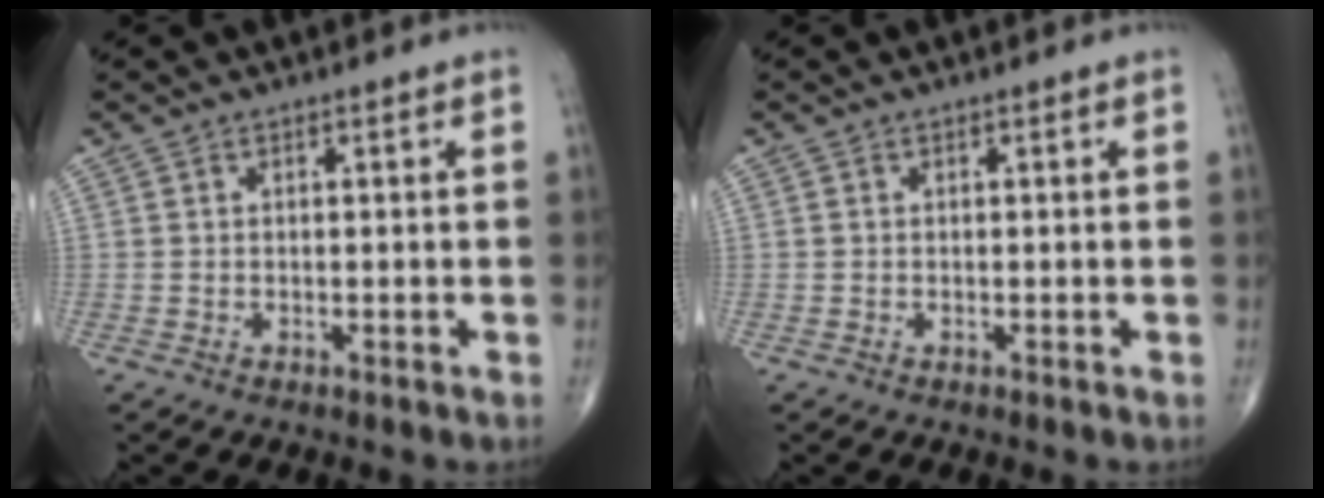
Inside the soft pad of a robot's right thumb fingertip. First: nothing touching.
{"total": 0.0}